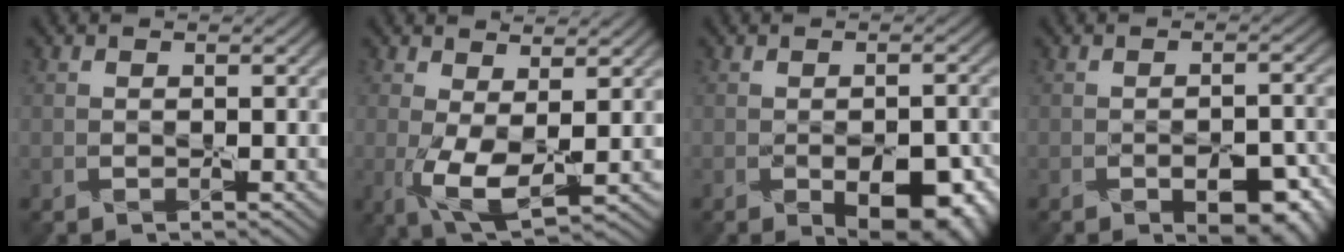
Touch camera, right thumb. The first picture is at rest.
{"total": 6.0, "force": [0.1, 2.3, 5.5], "torque": [-0.123, -0.006, 0.006]}
{"total": 8.9, "force": [-3.6, 4.4, 6.8], "torque": [-0.106, -0.031, -0.030]}
{"total": 6.0, "force": [-2.8, 2.7, 4.6], "torque": [-0.065, -0.007, -0.029]}